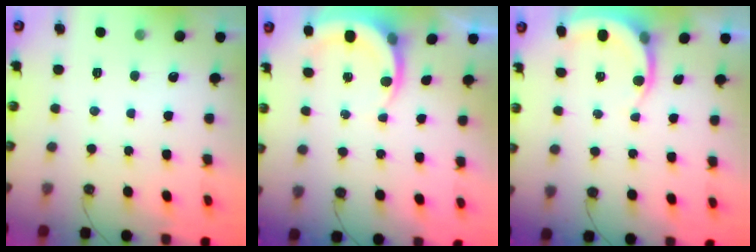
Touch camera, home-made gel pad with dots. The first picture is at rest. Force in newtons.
{"total": 4.7, "press": 4.7, "slide": 0.3}
{"total": 6.2, "press": 6.2, "slide": 0.4}